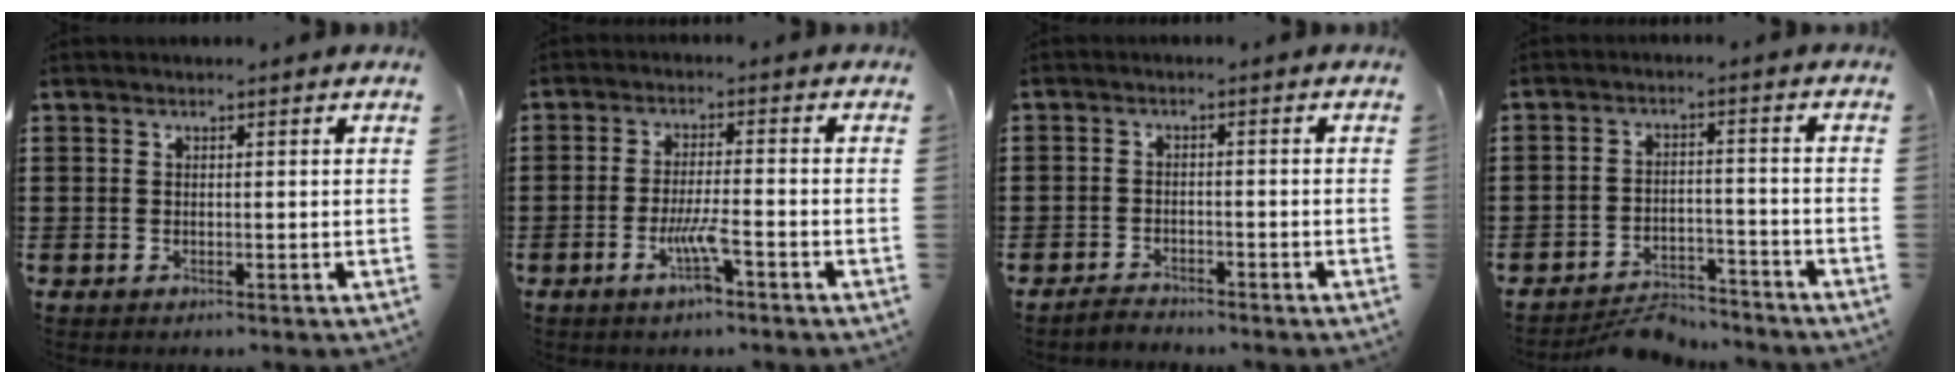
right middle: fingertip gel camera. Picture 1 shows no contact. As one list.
[{"total": 5.5, "force": [-2.7, 0.8, 4.6], "torque": [-0.088, -0.005, -0.049]}, {"total": 2.4, "force": [-2.3, 0.5, -0.2], "torque": [-0.002, 0.003, -0.052]}, {"total": 5.2, "force": [-5.1, 1.1, 0.7], "torque": [-0.010, 0.015, -0.102]}]